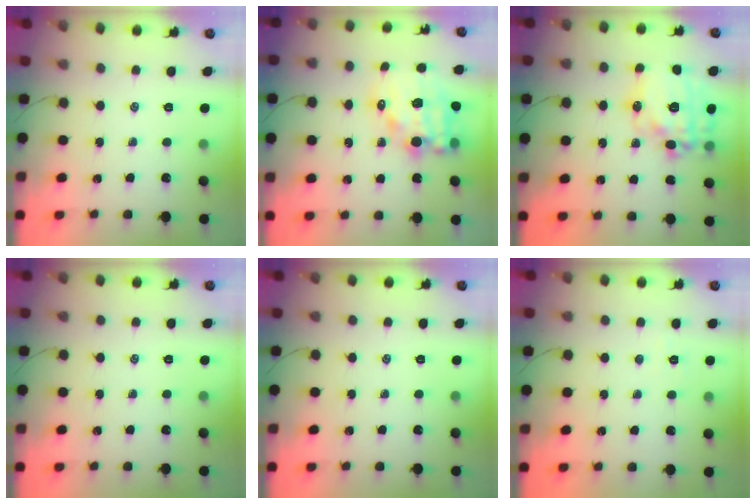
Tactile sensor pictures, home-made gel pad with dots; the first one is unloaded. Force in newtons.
{"total": 13.3, "press": 12.9, "slide": 3.3}
{"total": 19.7, "press": 19.6, "slide": 2.1}
{"total": 0.0}
{"total": 0.0}
{"total": 2.5, "press": 2.4, "slide": 0.7}